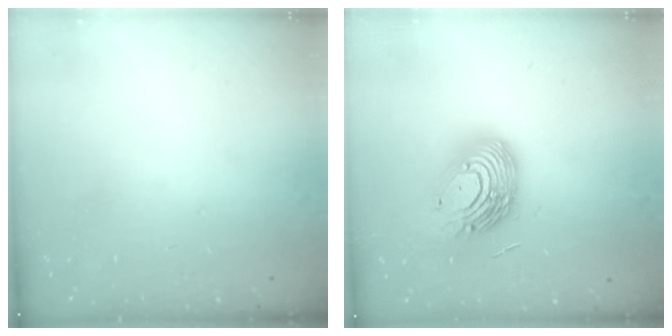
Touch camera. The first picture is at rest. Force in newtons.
{"total": 17.8, "press": 17.7, "slide": 1.4}